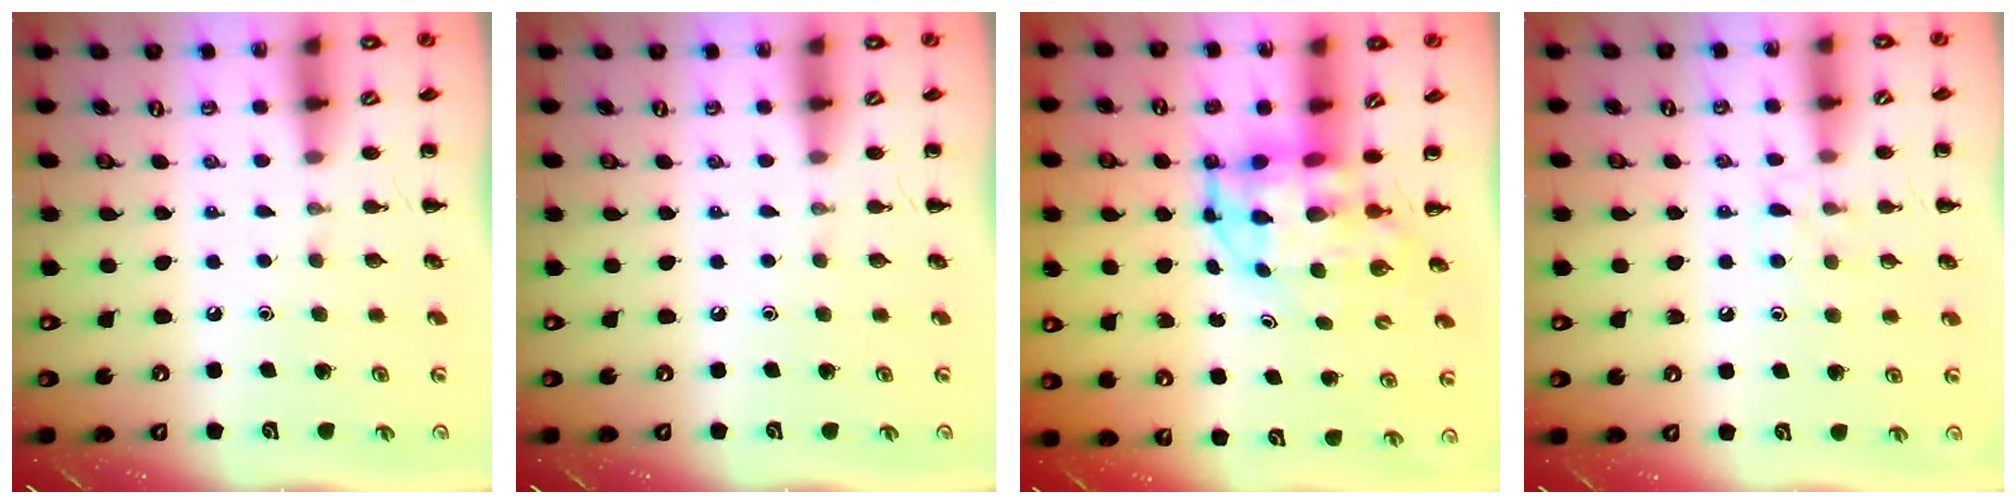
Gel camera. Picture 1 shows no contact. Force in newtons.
{"total": 0.0}
{"total": 4.9, "press": 4.7, "slide": 1.4}
{"total": 6.7, "press": 6.3, "slide": 2.2}